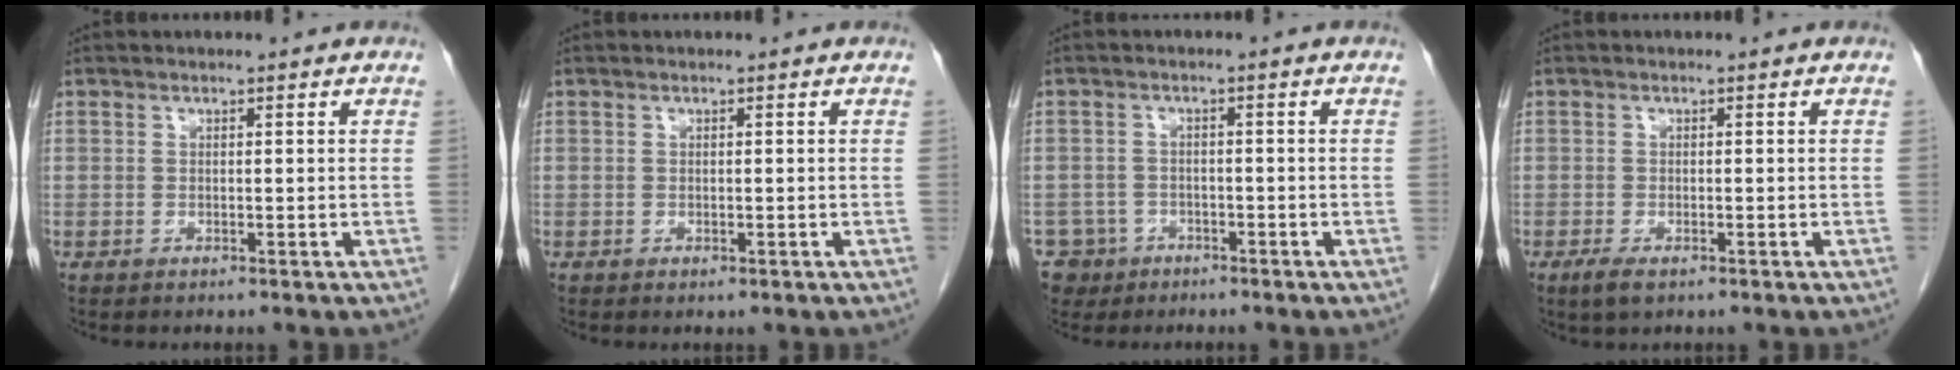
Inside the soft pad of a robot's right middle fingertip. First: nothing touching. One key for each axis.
{"total": 0.5, "fx": -0.3, "fy": 0.3, "fz": 0.4, "tx": -0.006, "ty": -0.001, "tz": -0.001}
{"total": 4.7, "fx": -2.8, "fy": 3.7, "fz": -0.2, "tx": 0.004, "ty": 0.009, "tz": -0.046}
{"total": 2.3, "fx": -1.3, "fy": 0.8, "fz": 1.7, "tx": -0.039, "ty": -0.005, "tz": -0.022}